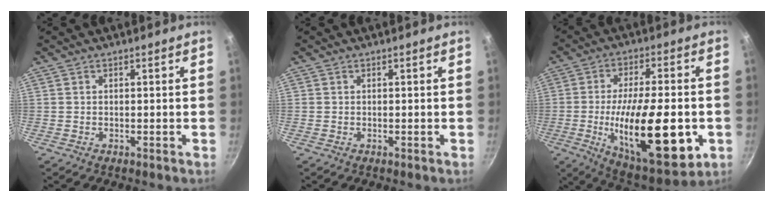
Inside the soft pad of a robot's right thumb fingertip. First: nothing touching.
{"total": 0.0}
{"total": 24.4, "force": [-5.2, 8.8, 22.2], "torque": [-0.340, 0.000, -0.075]}